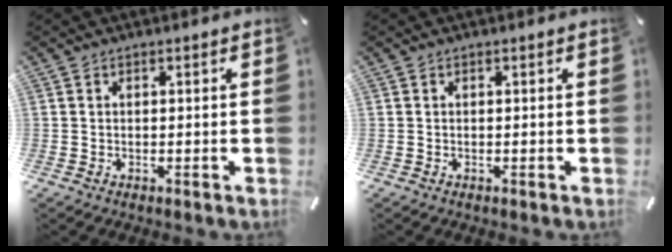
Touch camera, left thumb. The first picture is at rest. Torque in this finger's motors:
{"motor_torque": [-0.03, 0.05, -0.06, 0.05, -0.02]}